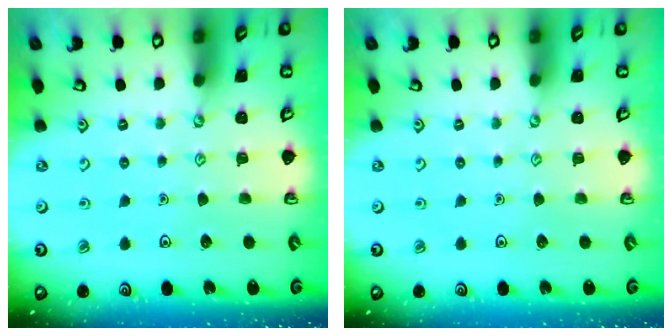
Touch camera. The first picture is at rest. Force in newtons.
{"total": 0.0}